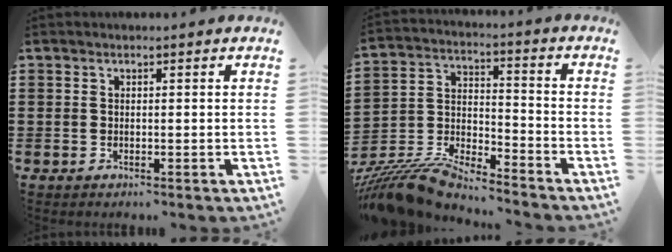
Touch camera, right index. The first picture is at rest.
{"total": 9.9, "force": [-9.4, 1.2, 2.7], "torque": [-0.070, 0.011, -0.191]}